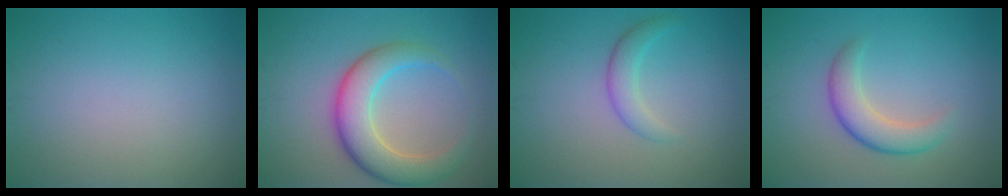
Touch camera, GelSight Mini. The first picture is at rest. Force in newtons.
{"total": 6.3, "press": 6.3, "slide": 0.2}
{"total": 2.1, "press": 2.1, "slide": 0.1}
{"total": 3.6, "press": 3.6, "slide": 0.2}